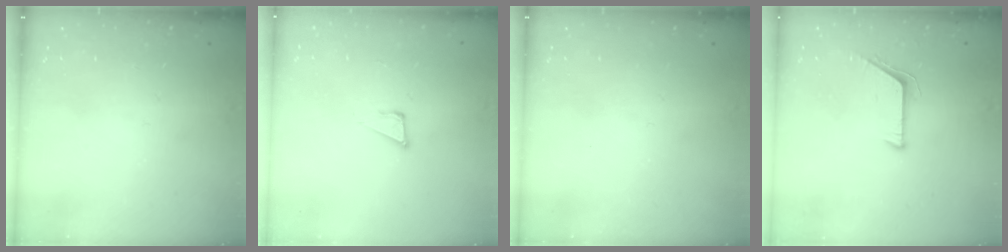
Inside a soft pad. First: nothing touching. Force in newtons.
{"total": 4.0, "press": 3.9, "slide": 0.8}
{"total": 0.0}
{"total": 5.7, "press": 5.7, "slide": 0.5}